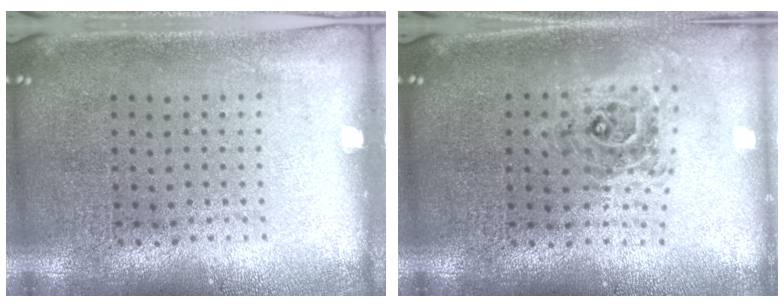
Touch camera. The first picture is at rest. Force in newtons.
{"total": 0.9, "press": 0.9, "slide": 0.1}